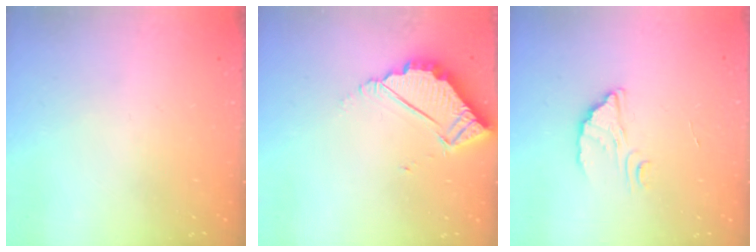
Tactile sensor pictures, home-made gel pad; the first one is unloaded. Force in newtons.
{"total": 4.5, "press": 4.5, "slide": 0.3}
{"total": 2.4, "press": 2.4, "slide": 0.1}